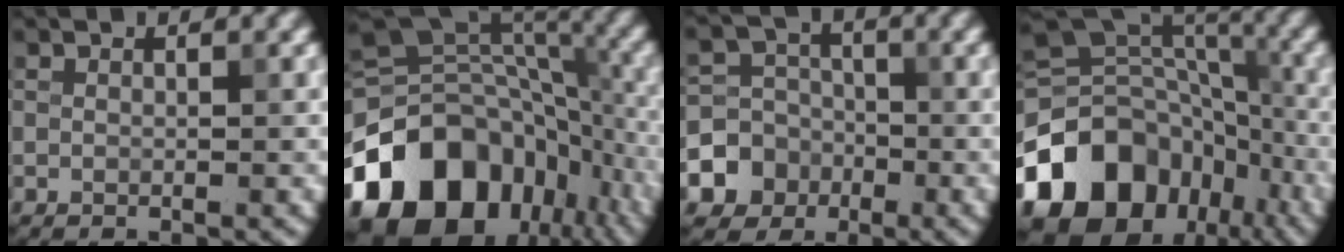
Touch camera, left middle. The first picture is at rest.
{"total": 17.5, "force": [-8.9, 11.8, 9.4], "torque": [-0.195, -0.003, -0.153]}
{"total": 6.9, "force": [-2.6, 6.3, 1.0], "torque": [-0.010, -0.001, -0.067]}
{"total": 15.8, "force": [-8.1, 11.4, 7.4], "torque": [-0.160, 0.009, -0.141]}